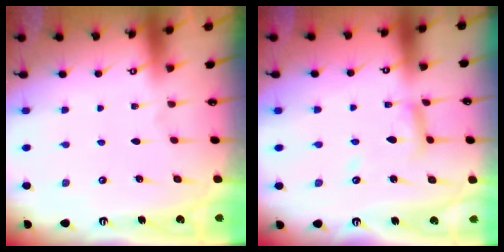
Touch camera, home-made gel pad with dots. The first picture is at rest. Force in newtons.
{"total": 8.5, "press": 8.5, "slide": 0.6}